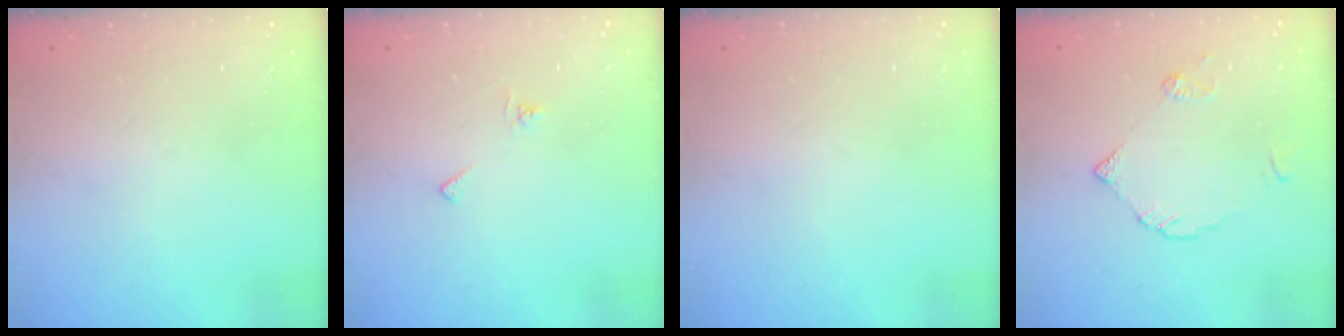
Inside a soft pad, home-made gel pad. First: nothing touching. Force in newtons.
{"total": 4.3, "press": 4.3, "slide": 0.4}
{"total": 0.0}
{"total": 4.4, "press": 4.4, "slide": 0.6}